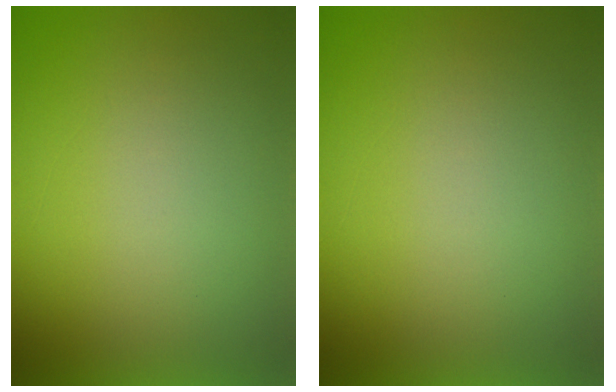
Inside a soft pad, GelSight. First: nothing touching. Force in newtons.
{"total": 0.0}